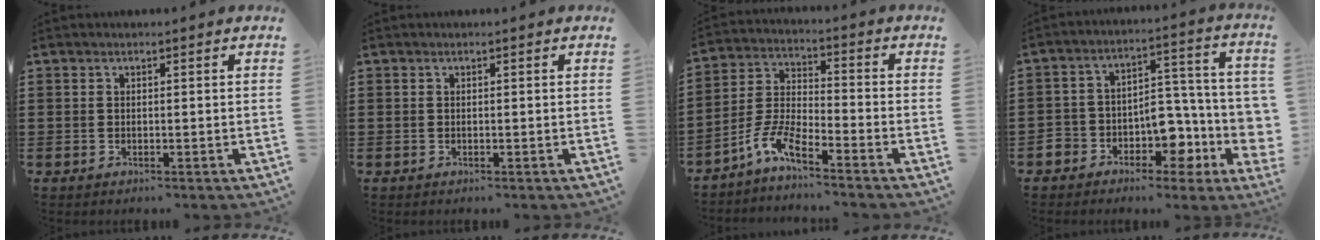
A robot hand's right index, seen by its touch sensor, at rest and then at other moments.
{"total": 0.0}
{"total": 6.3, "force": [-5.2, 0.9, 3.4], "torque": [-0.094, -0.010, -0.107]}
{"total": 7.6, "force": [-2.8, 6.2, 3.3], "torque": [-0.056, -0.012, -0.045]}